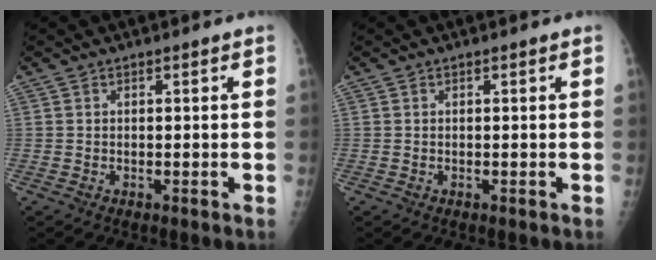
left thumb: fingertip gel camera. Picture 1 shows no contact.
{"total": 0.0}